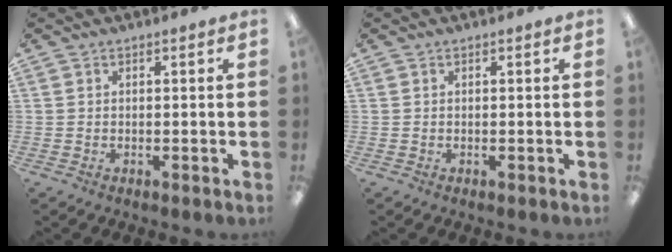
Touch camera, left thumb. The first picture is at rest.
{"total": 0.0}